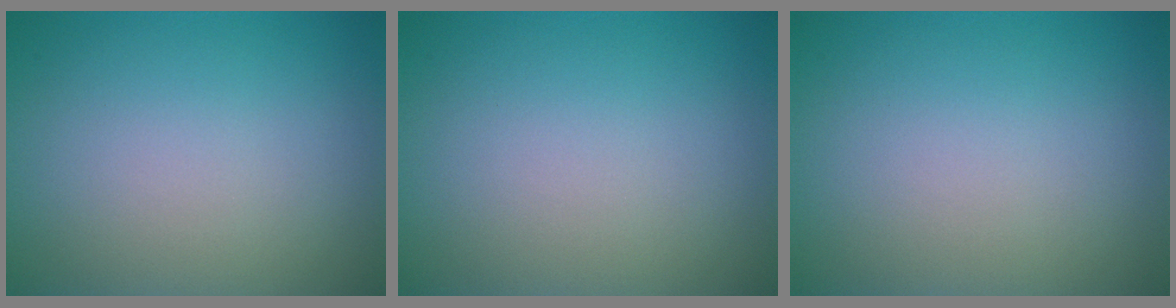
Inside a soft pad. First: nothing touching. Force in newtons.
{"total": 0.0}
{"total": 0.0}